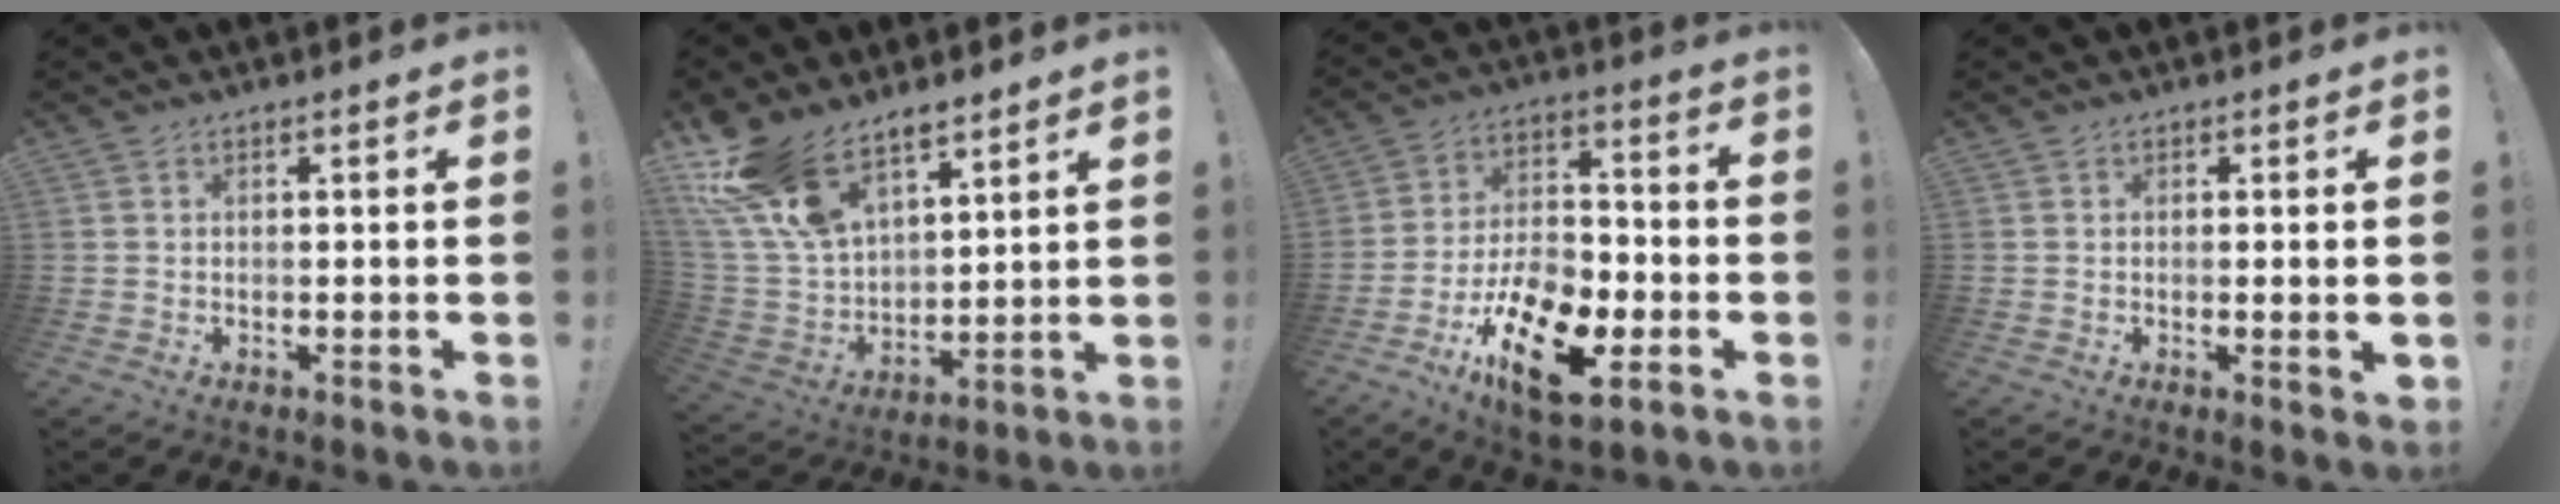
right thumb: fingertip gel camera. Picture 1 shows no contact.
{"total": 16.7, "force": [12.5, 7.9, 7.7], "torque": [-0.168, -0.086, 0.238]}
{"total": 19.0, "force": [-9.5, 9.9, 13.1], "torque": [-0.215, 0.072, -0.149]}
{"total": 2.2, "force": [0.3, 0.2, 2.1], "torque": [-0.023, -0.008, 0.004]}